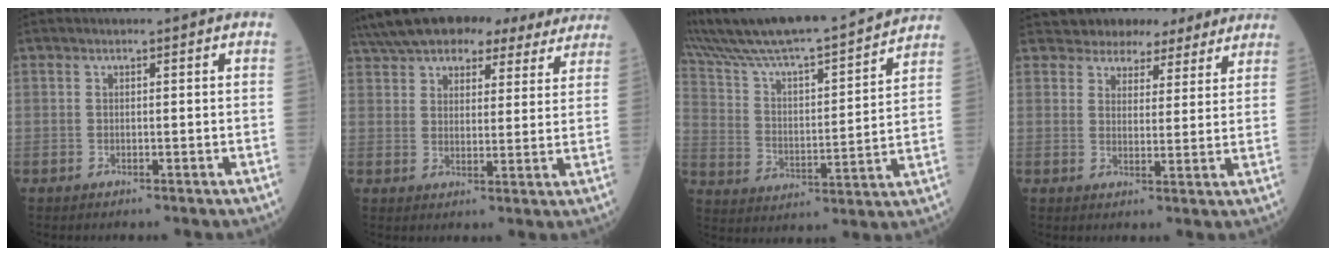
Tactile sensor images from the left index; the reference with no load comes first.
{"total": 20.7, "force": [17.3, 7.7, 8.4], "torque": [-0.154, 0.048, 0.235]}
{"total": 22.4, "force": [20.0, 1.8, 10.1], "torque": [-0.175, 0.011, 0.314]}
{"total": 10.7, "force": [9.6, 4.4, 1.8], "torque": [-0.006, 0.019, 0.112]}